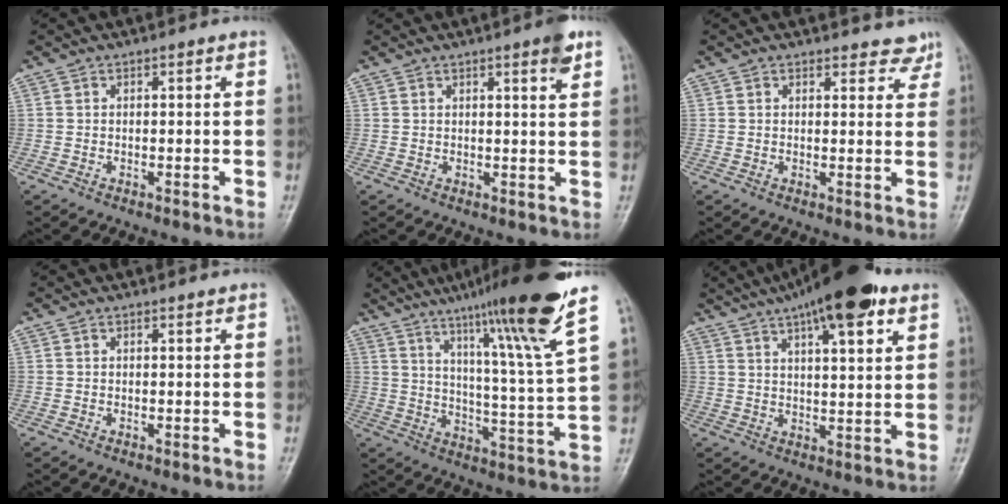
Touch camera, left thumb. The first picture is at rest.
{"total": 3.7, "force": [2.3, 0.4, 2.8], "torque": [-0.034, -0.012, 0.029]}
{"total": 4.6, "force": [4.2, 1.9, 0.4], "torque": [0.029, -0.025, 0.033]}
{"total": 0.6, "force": [0.5, 0.0, 0.2], "torque": [-0.005, -0.005, 0.007]}
{"total": 20.9, "force": [13.8, 0.4, 15.8], "torque": [-0.224, -0.061, 0.205]}
{"total": 16.3, "force": [9.9, 4.6, 12.1], "torque": [-0.172, -0.019, 0.152]}